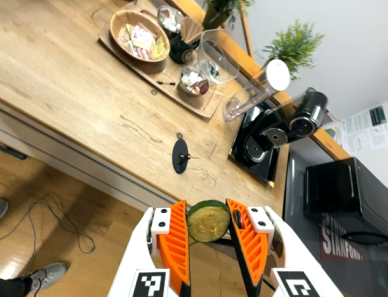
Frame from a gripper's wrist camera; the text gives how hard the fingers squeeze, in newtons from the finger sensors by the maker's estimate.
{"total": 9.7, "left": 10.1, "right": 9.2}